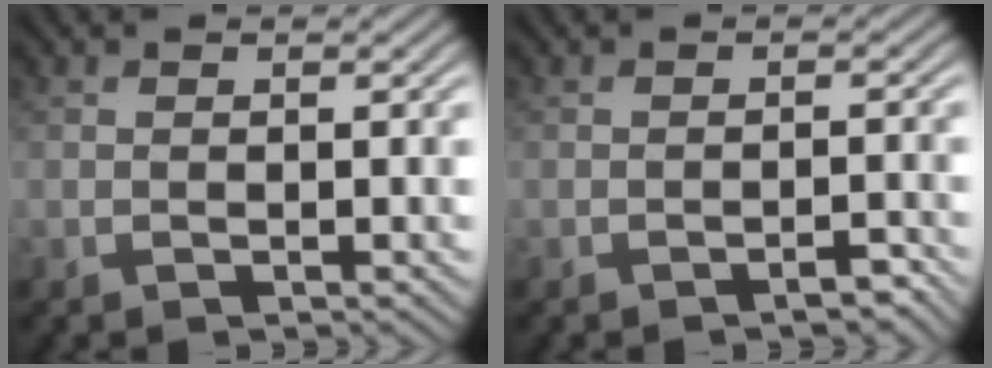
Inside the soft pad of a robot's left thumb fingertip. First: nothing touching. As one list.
[{"total": 1.7, "force": [-1.4, 0.4, 0.9], "torque": [-0.010, 0.004, -0.021]}]